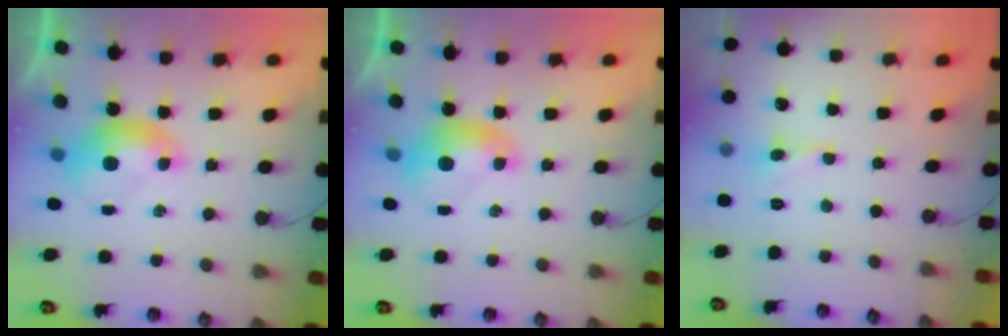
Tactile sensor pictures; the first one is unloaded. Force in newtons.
{"total": 0.0}
{"total": 0.5, "press": 0.5, "slide": 0.1}